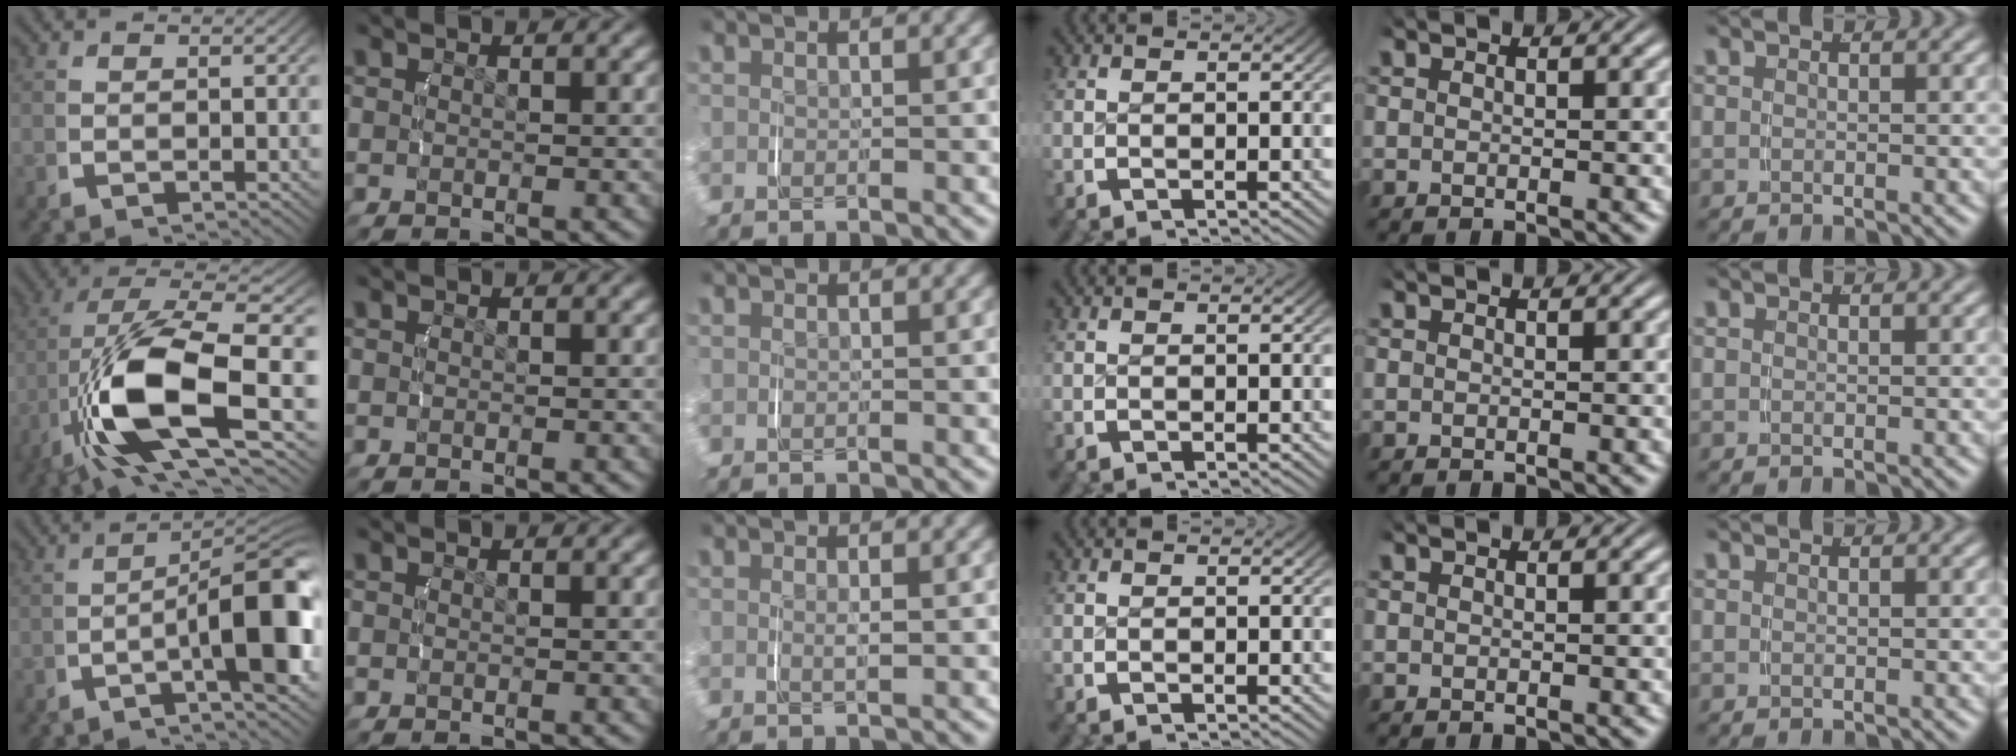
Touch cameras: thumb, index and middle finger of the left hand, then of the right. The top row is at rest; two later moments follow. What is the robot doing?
{"motion": "lift_and_place", "object": "camera"}